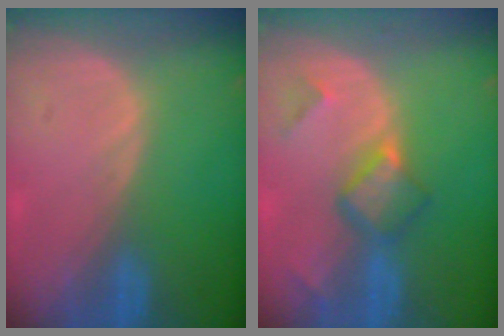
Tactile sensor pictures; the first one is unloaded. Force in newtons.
{"total": 5.6, "press": 4.9, "slide": 2.7}